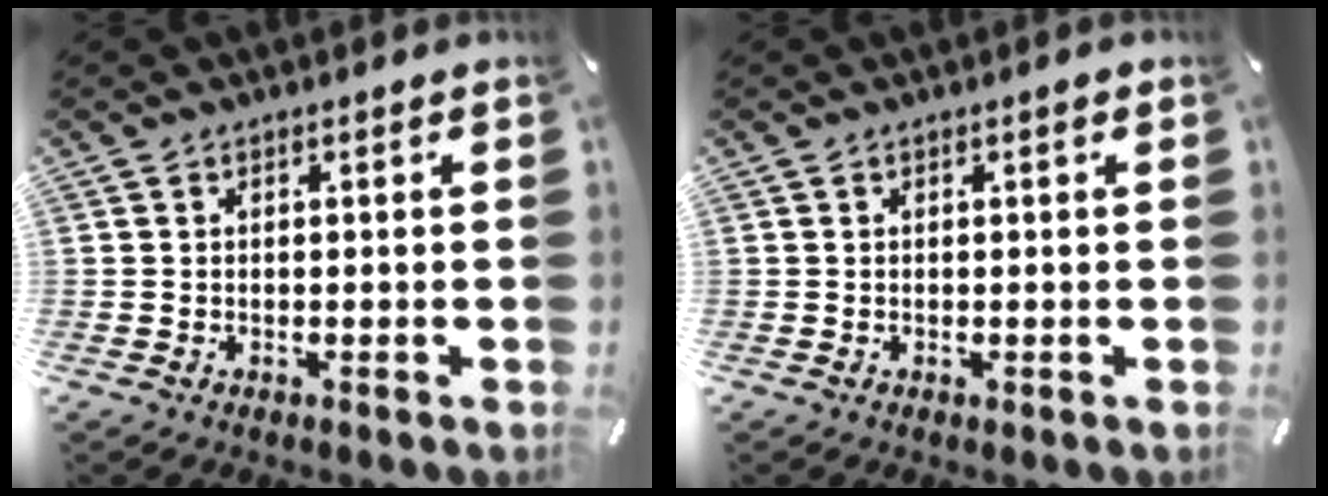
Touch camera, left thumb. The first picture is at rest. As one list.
[{"total": 0.8, "force": [0.1, 0.2, 0.8], "torque": [-0.014, 0.002, 0.002]}]